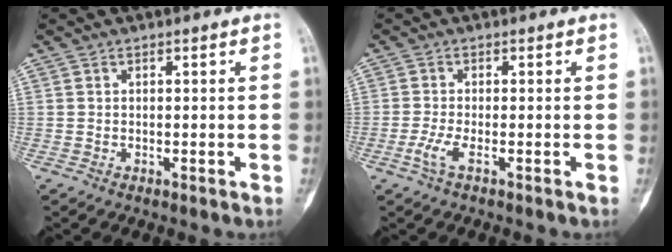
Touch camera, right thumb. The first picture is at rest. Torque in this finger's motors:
{"motor_torque": [-0.28, 0.11, 0.21, -0.29, 0.13]}